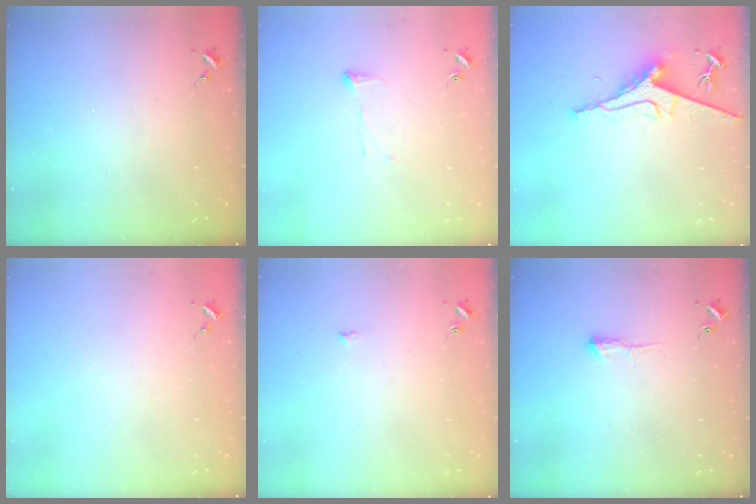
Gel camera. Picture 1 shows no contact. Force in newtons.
{"total": 4.3, "press": 4.2, "slide": 0.7}
{"total": 9.7, "press": 9.7, "slide": 1.3}
{"total": 0.0}
{"total": 4.6, "press": 4.5, "slide": 0.5}
{"total": 3.9, "press": 3.8, "slide": 0.8}